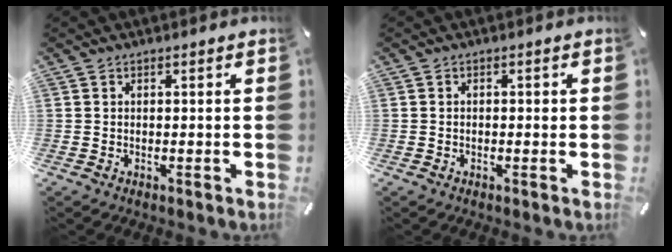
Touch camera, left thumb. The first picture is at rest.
{"total": 0.9, "force": [-0.4, 0.6, 0.6], "torque": [-0.014, 0.002, -0.008]}